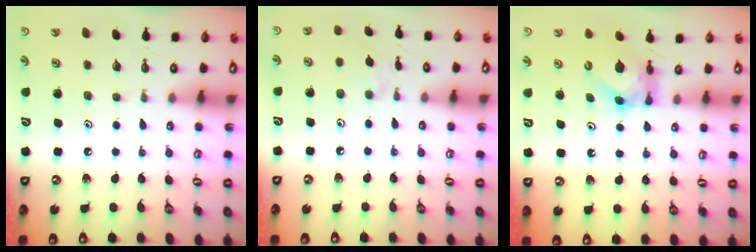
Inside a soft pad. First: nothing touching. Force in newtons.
{"total": 3.9, "press": 3.9, "slide": 0.6}
{"total": 6.3, "press": 6.3, "slide": 0.4}